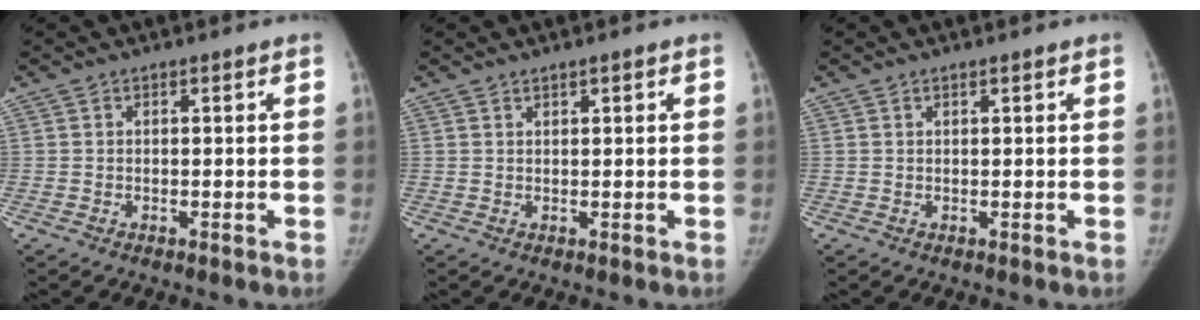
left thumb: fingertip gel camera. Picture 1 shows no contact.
{"total": 1.1, "force": [0.8, 0.3, 0.7], "torque": [-0.010, -0.003, 0.013]}
{"total": 0.5, "force": [0.4, 0.1, 0.3], "torque": [-0.006, -0.001, 0.007]}